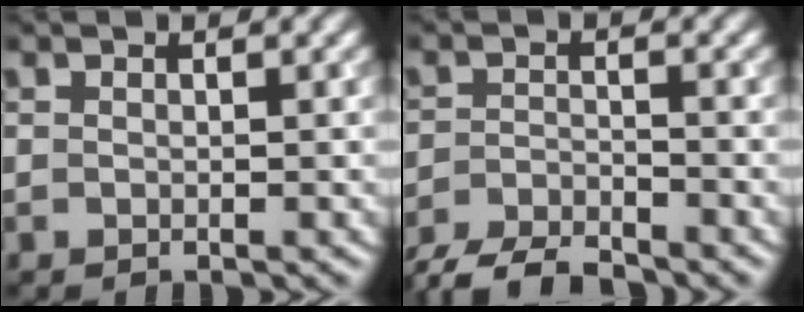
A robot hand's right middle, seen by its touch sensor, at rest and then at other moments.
{"total": 5.1, "force": [-4.6, 1.0, 1.8], "torque": [-0.034, -0.011, -0.090]}